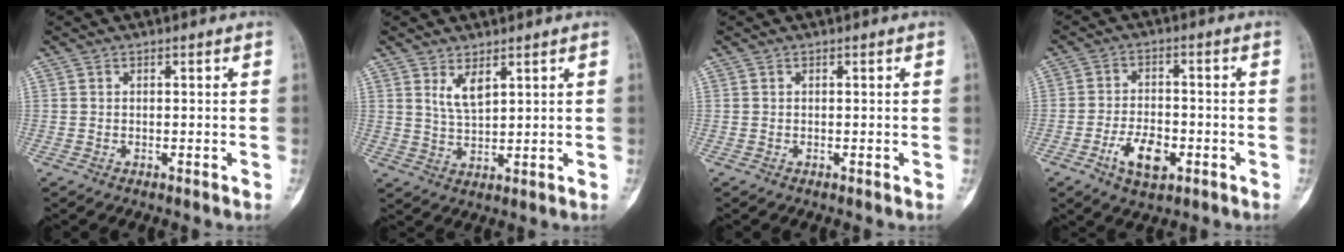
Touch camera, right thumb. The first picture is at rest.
{"total": 4.3, "force": [2.4, 1.6, 3.1], "torque": [-0.056, -0.021, 0.052]}
{"total": 0.0}
{"total": 7.7, "force": [-3.1, 4.1, 5.7], "torque": [-0.090, 0.013, -0.053]}